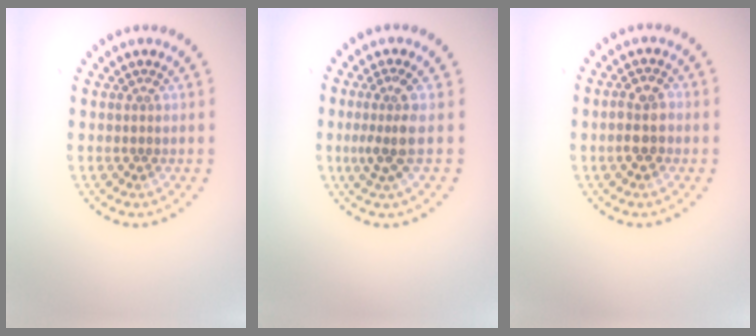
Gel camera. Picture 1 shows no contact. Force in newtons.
{"total": 2.7, "press": 2.0, "slide": 1.8}
{"total": 2.7, "press": 2.6, "slide": 0.7}